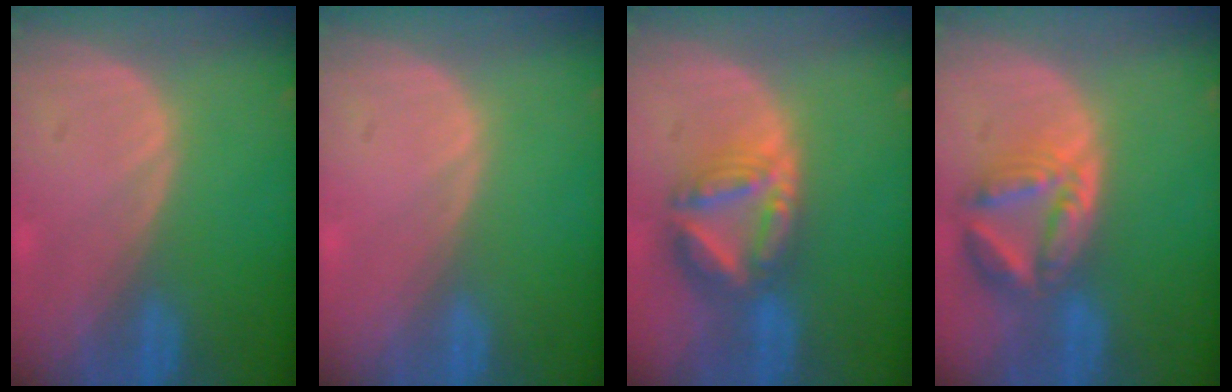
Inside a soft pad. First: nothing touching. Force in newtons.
{"total": 0.0}
{"total": 8.2, "press": 7.2, "slide": 4.0}
{"total": 8.0, "press": 7.0, "slide": 3.8}